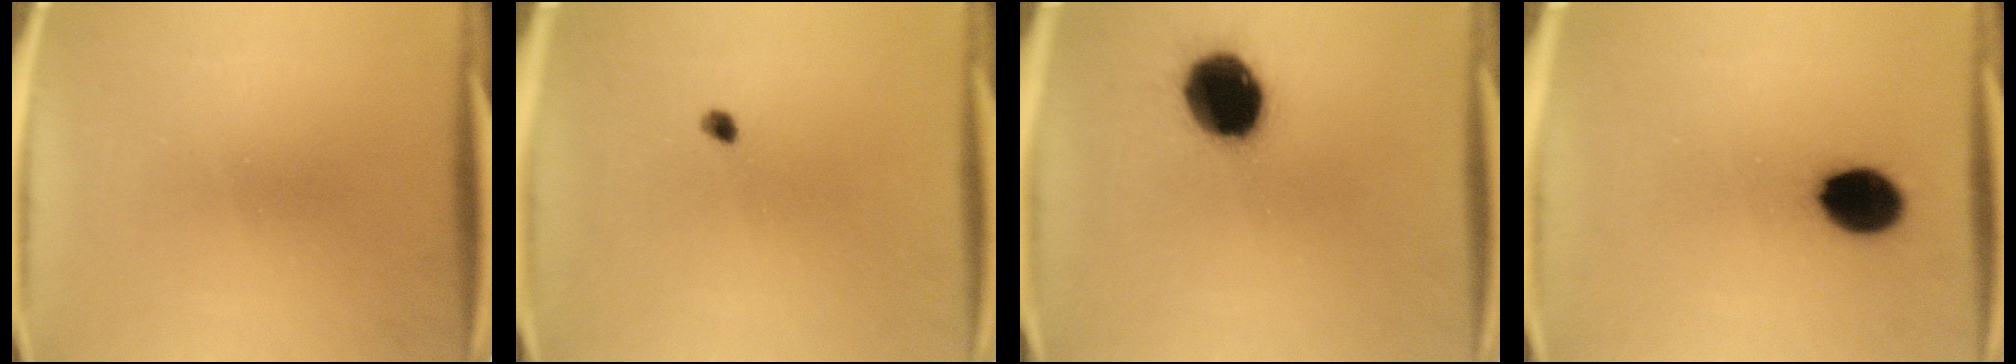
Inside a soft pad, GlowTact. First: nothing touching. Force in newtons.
{"total": 1.2}
{"total": 16.8}
{"total": 10.8}